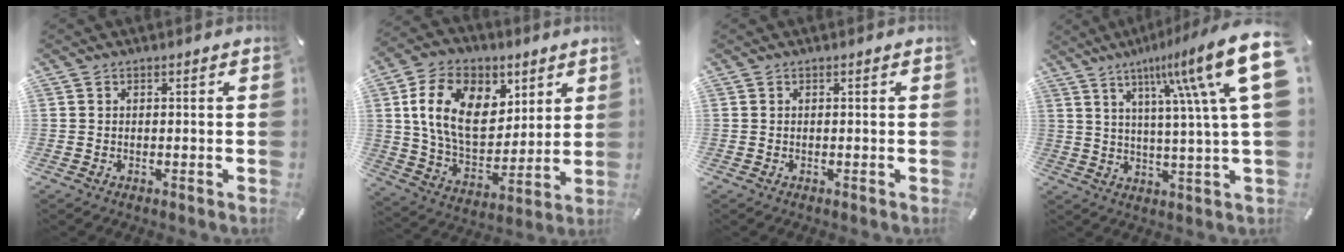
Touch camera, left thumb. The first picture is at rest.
{"total": 17.3, "force": [6.3, 12.3, 10.4], "torque": [-0.182, -0.010, 0.119]}
{"total": 0.0}
{"total": 21.5, "force": [8.2, 3.8, 19.5], "torque": [-0.288, -0.043, 0.116]}